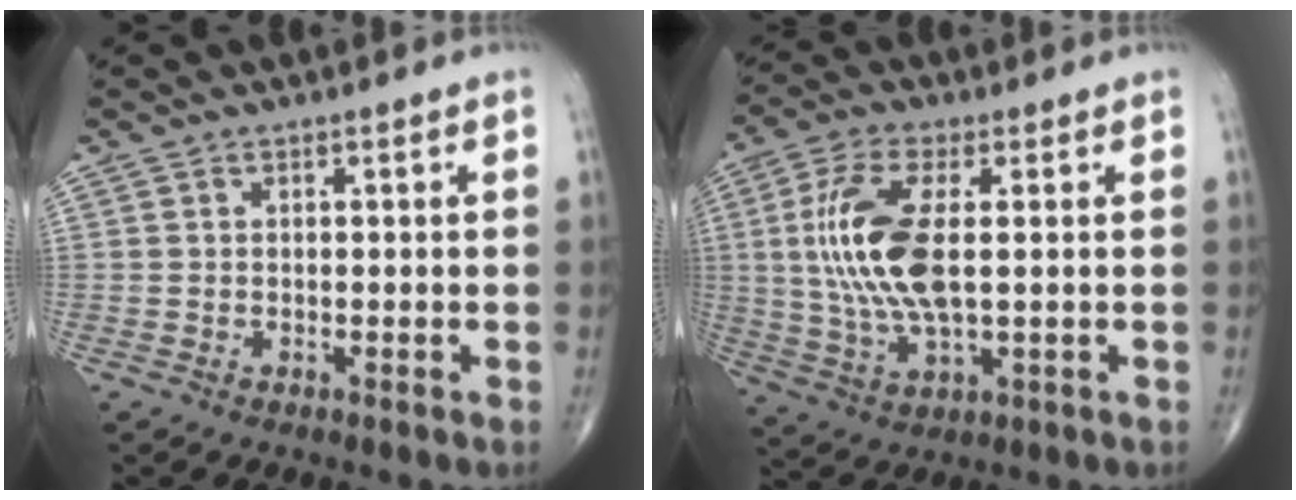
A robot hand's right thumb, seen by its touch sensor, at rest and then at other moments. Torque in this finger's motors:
{"motor_torque": [-0.14, 0.61, 1.55, 0.35, 0.49]}